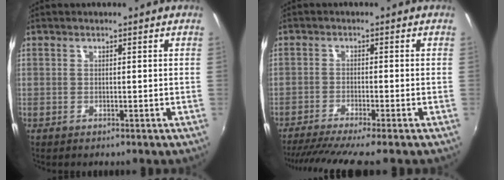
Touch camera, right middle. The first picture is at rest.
{"total": 8.2, "force": [-7.0, -0.9, 4.2], "torque": [-0.094, -0.026, -0.115]}